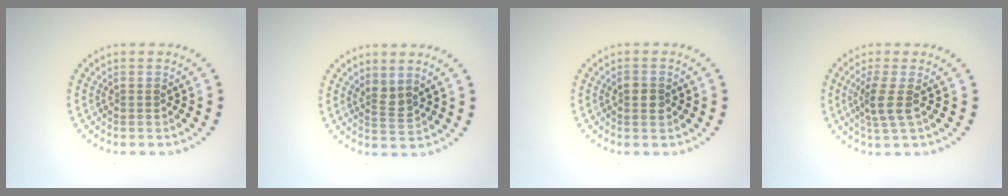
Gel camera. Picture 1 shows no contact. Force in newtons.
{"total": 1.7, "press": 1.3, "slide": 1.1}
{"total": 1.8, "press": 1.8, "slide": 0.1}
{"total": 2.5, "press": 1.9, "slide": 1.6}